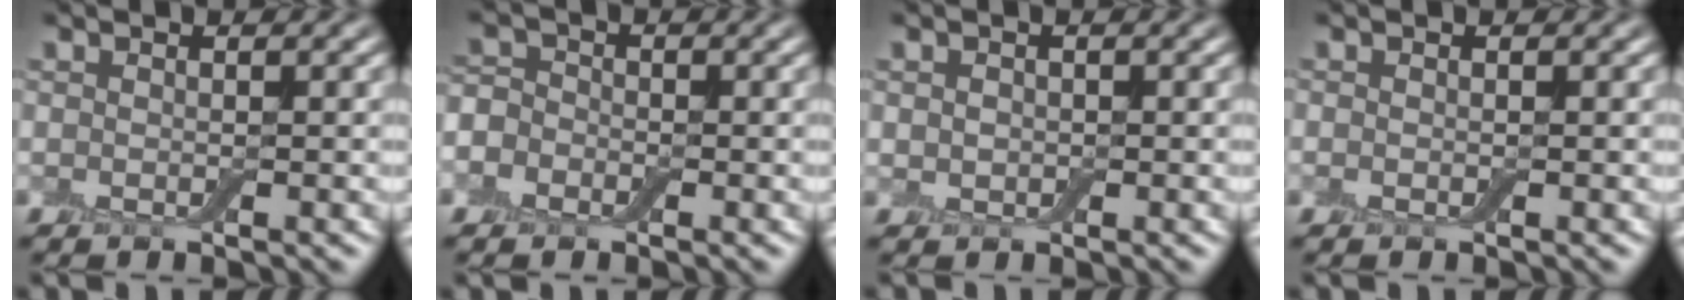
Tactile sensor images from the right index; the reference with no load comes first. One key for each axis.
{"total": 3.1, "fx": -1.4, "fy": 2.5, "fz": 1.2, "tx": -0.014, "ty": 0.012, "tz": -0.045}
{"total": 1.1, "fx": 0.2, "fy": 1.0, "fz": 0.3, "tx": 0.004, "ty": 0.005, "tz": -0.005}
{"total": 0.0}